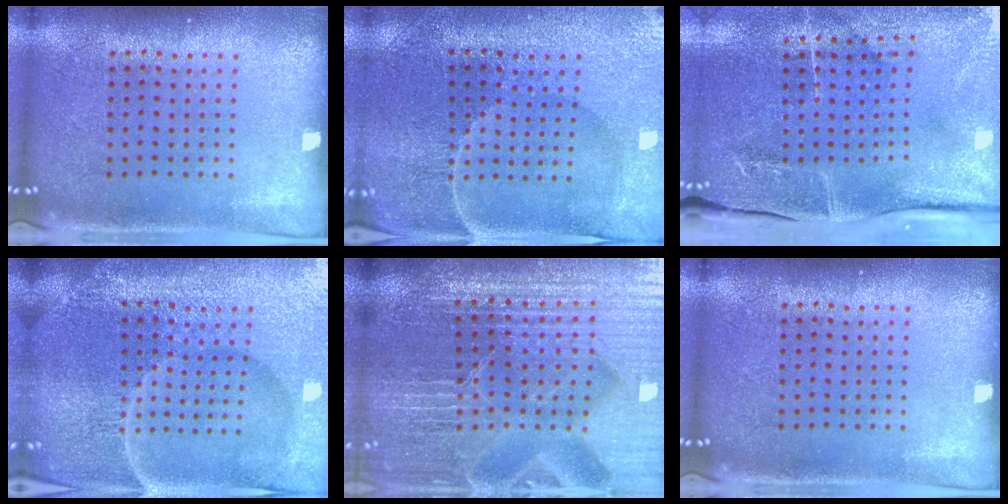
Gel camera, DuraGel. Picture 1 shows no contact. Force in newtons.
{"total": 1.5, "press": 1.5, "slide": 0.1}
{"total": 4.6, "press": 4.0, "slide": 2.4}
{"total": 6.0, "press": 5.5, "slide": 2.4}
{"total": 5.5, "press": 5.2, "slide": 1.9}
{"total": 0.0}